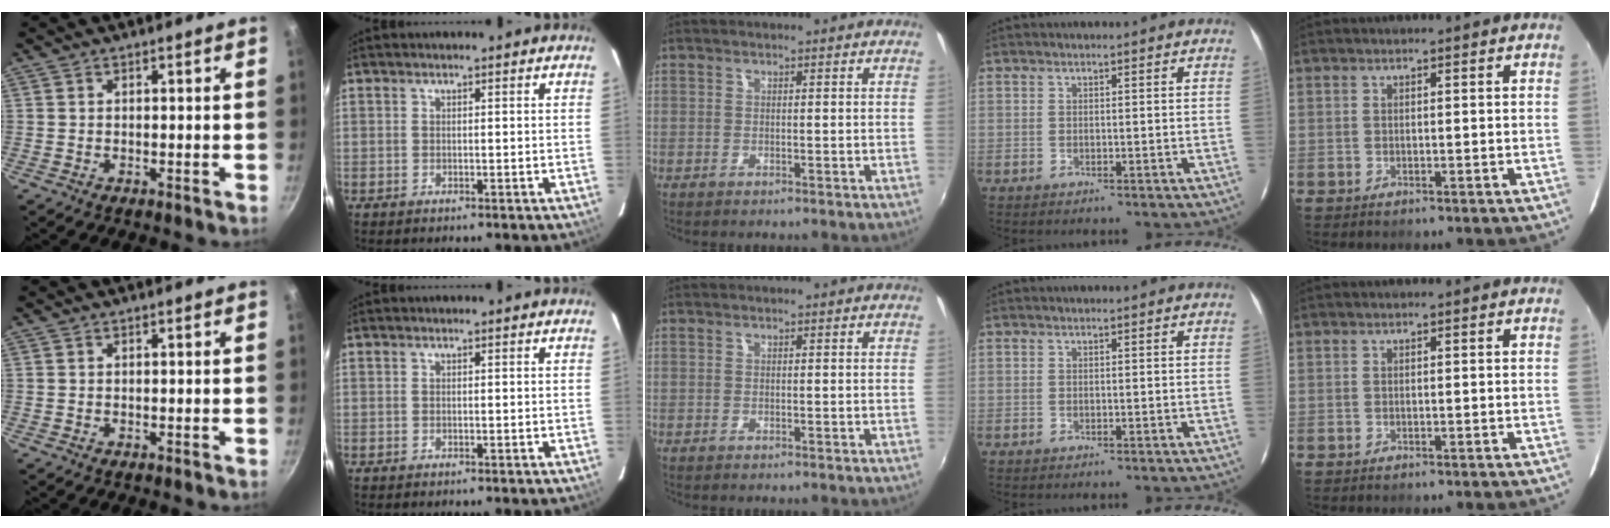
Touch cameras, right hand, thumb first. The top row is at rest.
{}